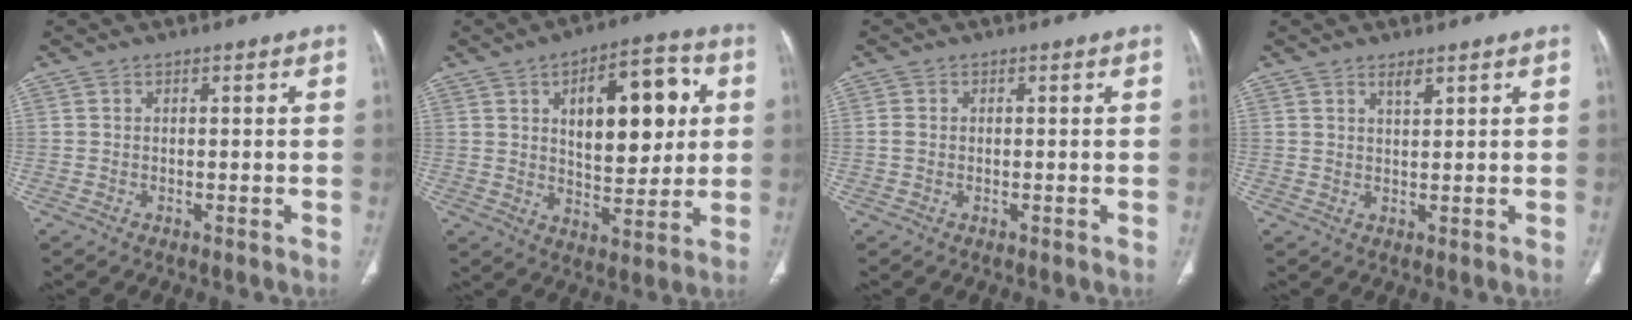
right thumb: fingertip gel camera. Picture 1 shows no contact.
{"total": 16.6, "force": [4.3, 8.2, 13.8], "torque": [-0.154, 0.000, 0.065]}
{"total": 1.2, "force": [-0.1, 0.9, 0.7], "torque": [-0.019, -0.002, -0.004]}
{"total": 1.9, "force": [1.5, 0.5, 1.1], "torque": [-0.012, -0.012, 0.029]}